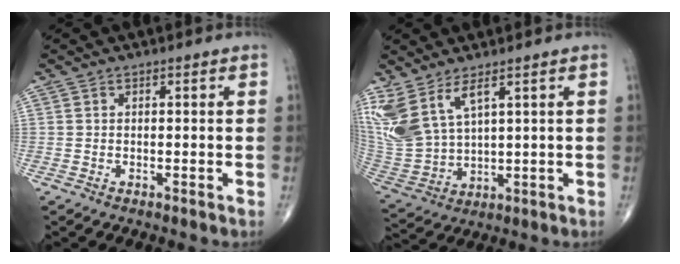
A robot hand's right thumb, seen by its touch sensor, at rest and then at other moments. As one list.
[{"total": 12.3, "force": [6.7, 5.3, 8.9], "torque": [-0.208, -0.031, 0.158]}]